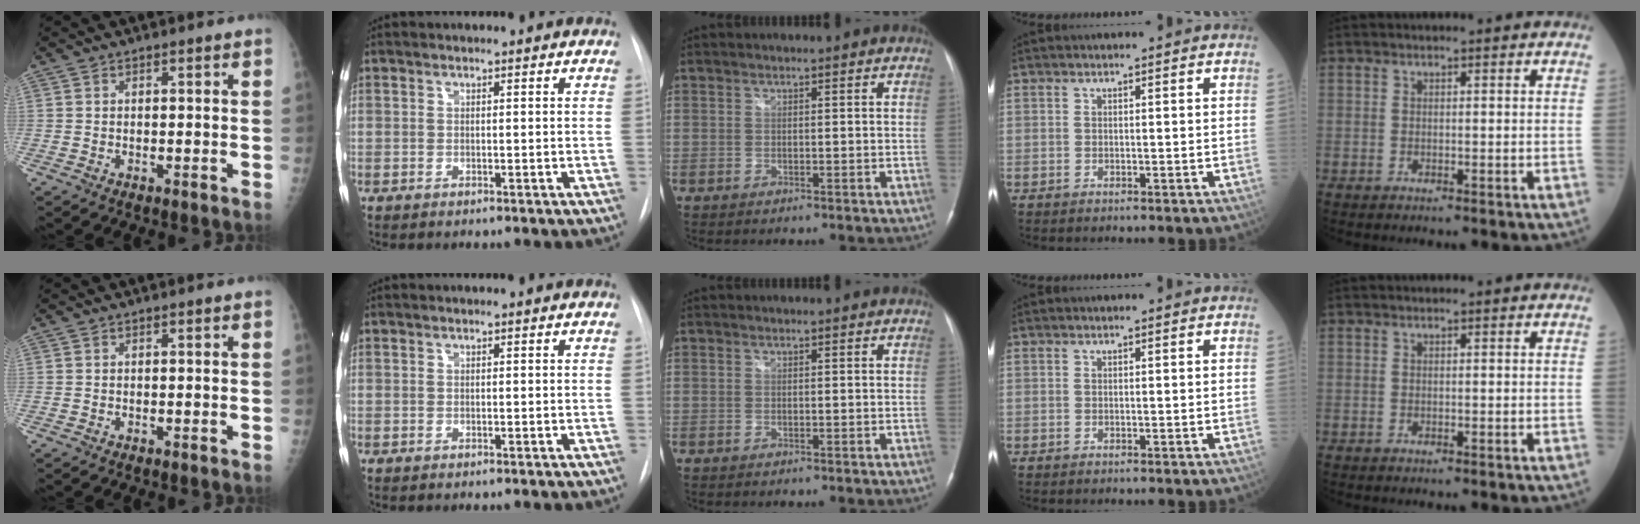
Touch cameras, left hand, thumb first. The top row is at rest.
{}